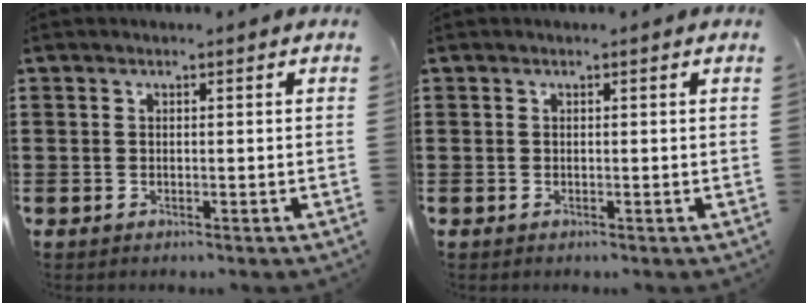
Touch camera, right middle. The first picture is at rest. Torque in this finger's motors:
{"motor_torque": [0.05, -0.11, 0.00, 0.00]}